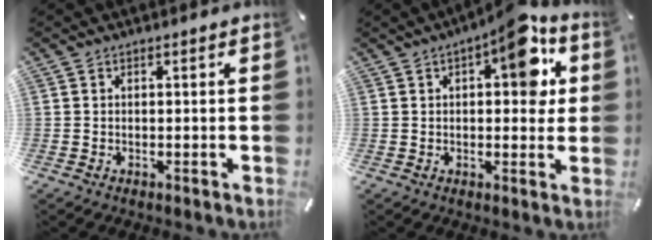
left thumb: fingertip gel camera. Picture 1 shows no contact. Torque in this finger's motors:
{"motor_torque": [2.01, 1.91, 1.04, -1.14, 0.21]}